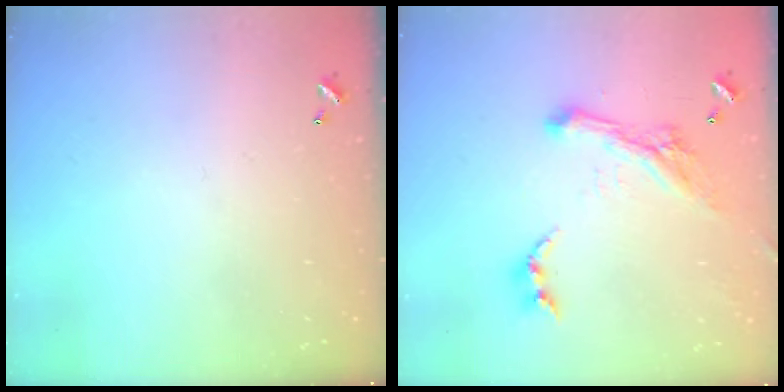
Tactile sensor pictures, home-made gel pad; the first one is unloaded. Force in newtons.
{"total": 3.6, "press": 3.5, "slide": 1.0}